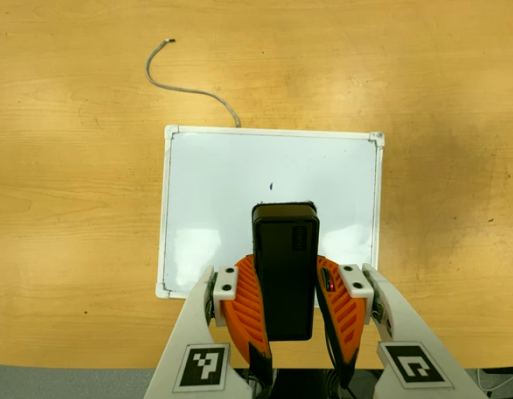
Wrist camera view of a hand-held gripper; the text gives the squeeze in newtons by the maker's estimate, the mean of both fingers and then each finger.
{"total": 8.3, "left": 7.0, "right": 9.6}